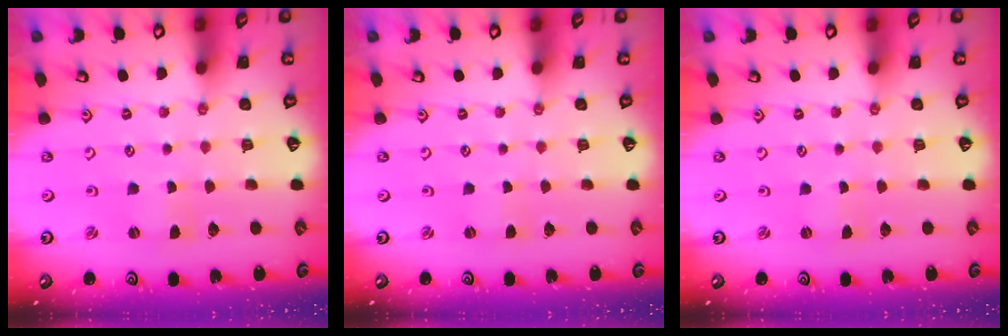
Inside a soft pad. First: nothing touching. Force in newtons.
{"total": 1.0, "press": 1.0, "slide": 0.3}
{"total": 0.0}